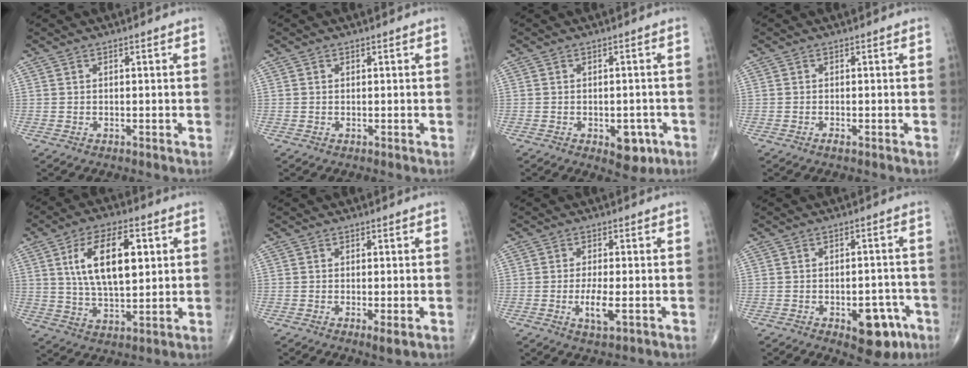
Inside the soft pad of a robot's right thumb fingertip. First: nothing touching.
{"total": 0.0}
{"total": 5.4, "force": [-2.2, 3.0, 3.8], "torque": [-0.024, 0.008, -0.019]}
{"total": 0.7, "force": [-0.4, 0.1, 0.5], "torque": [-0.008, 0.000, -0.009]}
{"total": 14.6, "force": [3.7, 7.0, 12.3], "torque": [-0.199, -0.007, 0.070]}
{"total": 2.4, "force": [-0.7, 0.5, 2.2], "torque": [-0.042, -0.010, -0.013]}
{"total": 4.6, "force": [-1.2, 1.3, 4.3], "torque": [-0.083, -0.008, -0.020]}
{"total": 9.5, "force": [-4.3, 4.9, 6.8], "torque": [-0.057, 0.026, -0.046]}